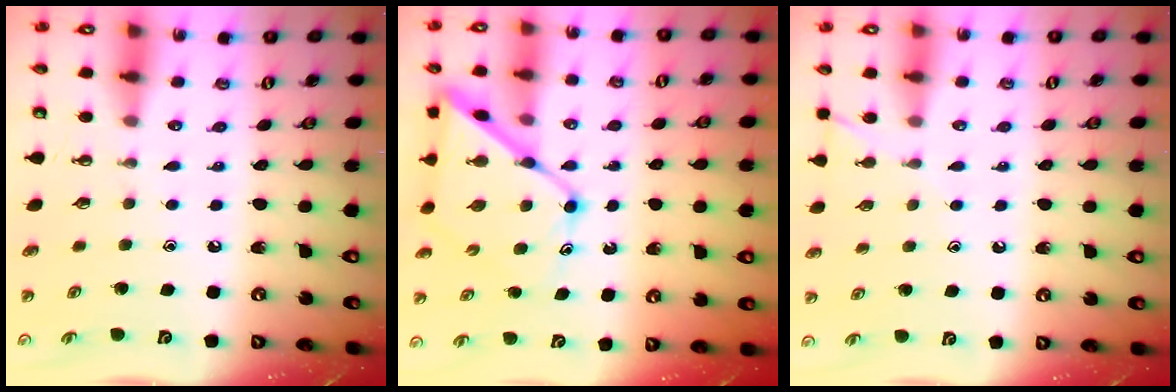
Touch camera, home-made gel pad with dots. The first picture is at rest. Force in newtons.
{"total": 14.7, "press": 14.6, "slide": 1.4}
{"total": 5.9, "press": 5.9, "slide": 0.6}